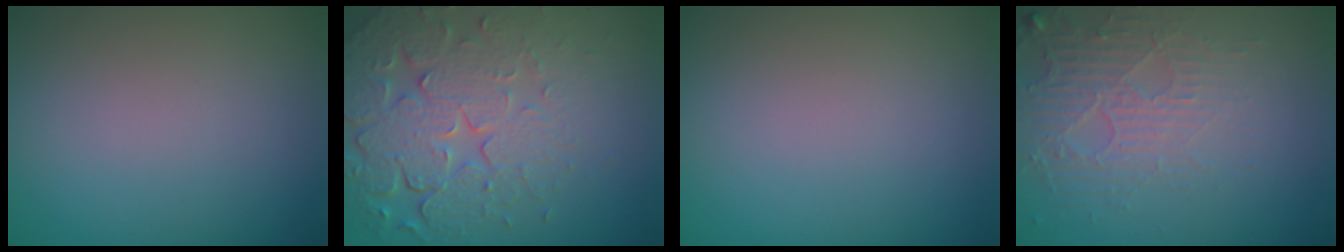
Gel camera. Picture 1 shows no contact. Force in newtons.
{"total": 8.0, "press": 5.7, "slide": 5.7}
{"total": 0.0}
{"total": 3.8, "press": 3.3, "slide": 1.9}